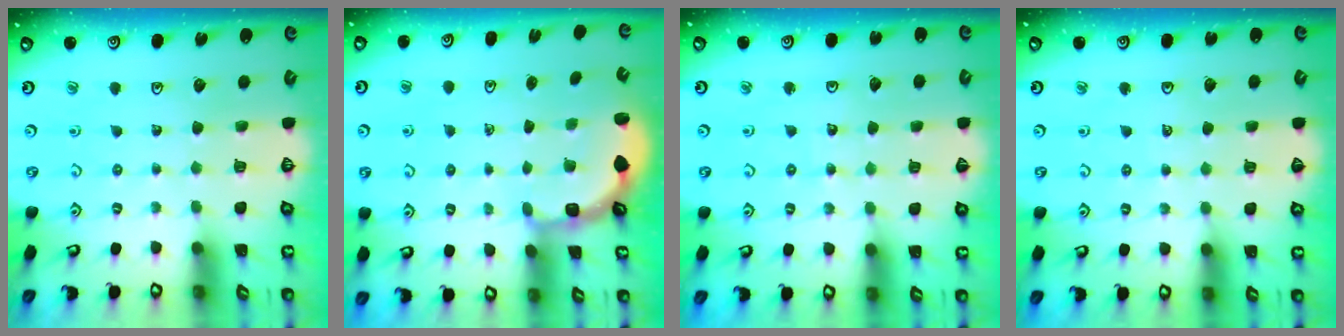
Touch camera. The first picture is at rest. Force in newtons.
{"total": 2.7, "press": 2.3, "slide": 1.4}
{"total": 5.9, "press": 5.9, "slide": 0.7}
{"total": 1.9, "press": 1.9, "slide": 0.2}